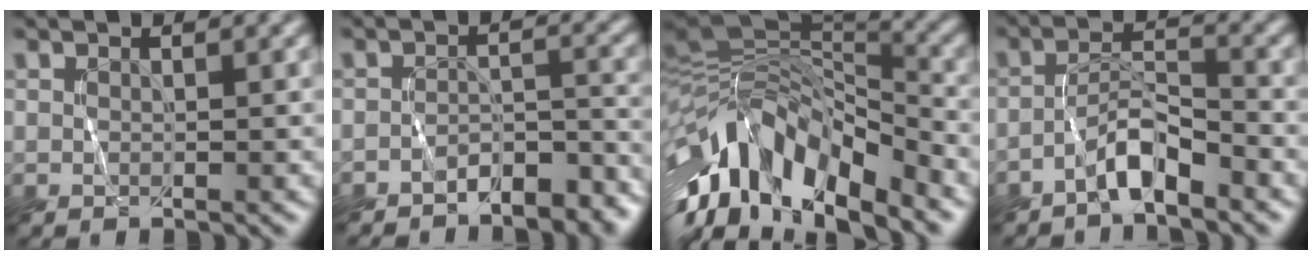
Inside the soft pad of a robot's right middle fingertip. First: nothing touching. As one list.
[{"total": 3.6, "force": [-3.2, 1.1, 1.2], "torque": [-0.013, 0.007, -0.049]}, {"total": 13.0, "force": [-4.8, 6.0, 10.4], "torque": [-0.200, 0.021, -0.081]}, {"total": 3.3, "force": [-2.7, 0.6, 1.7], "torque": [-0.030, 0.015, -0.054]}]